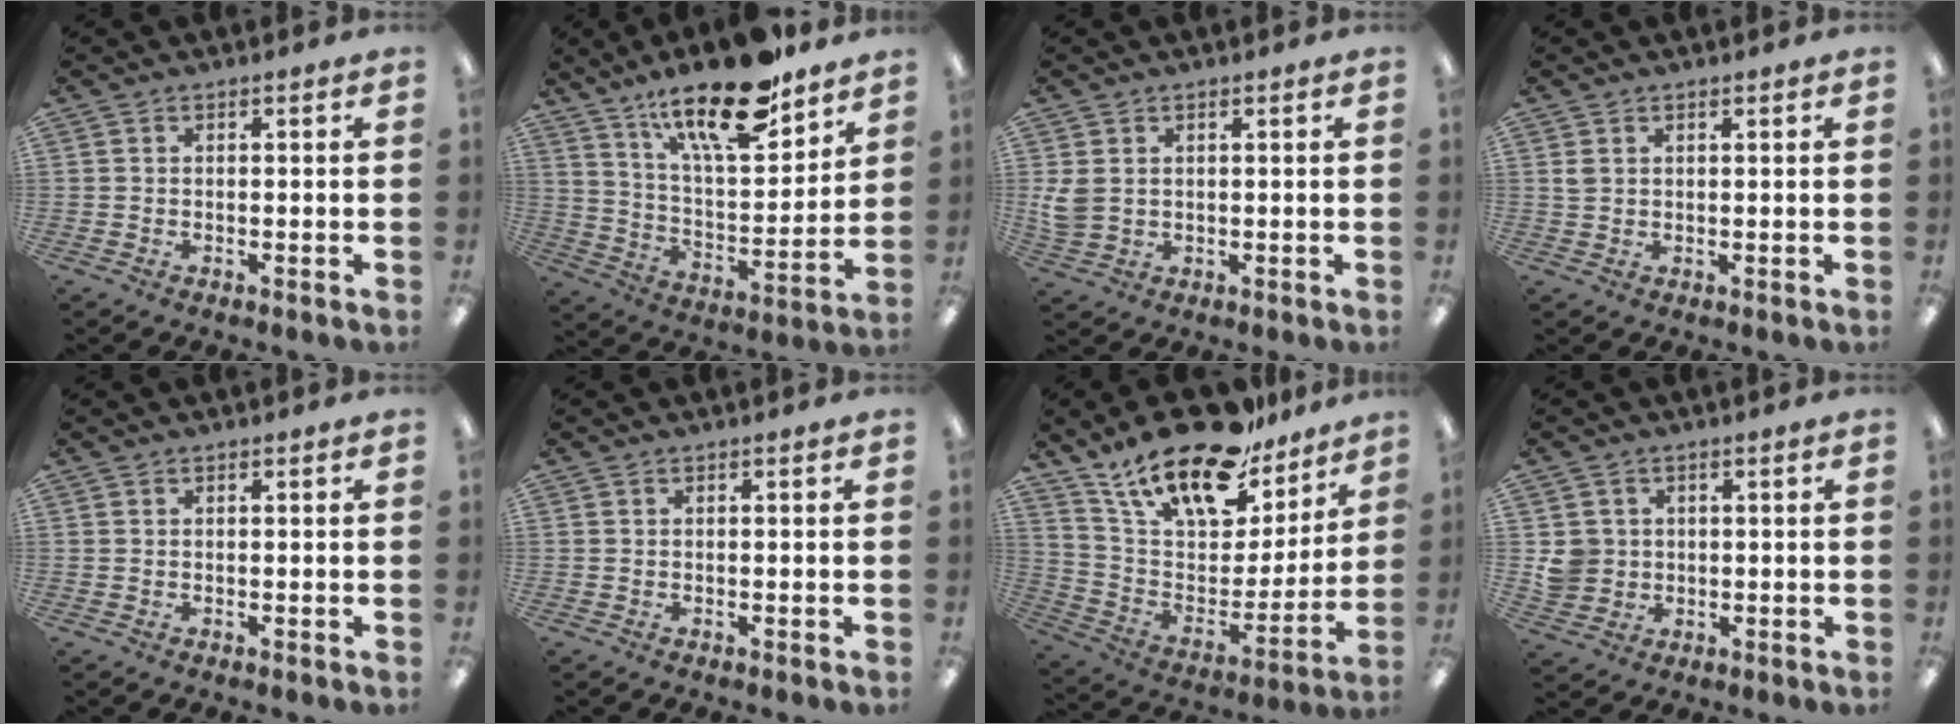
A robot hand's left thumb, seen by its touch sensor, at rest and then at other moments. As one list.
[{"total": 20.3, "force": [14.6, 6.4, 12.6], "torque": [-0.210, -0.088, 0.244]}, {"total": 4.2, "force": [1.2, 3.3, 2.3], "torque": [-0.044, 0.001, 0.024]}, {"total": 1.6, "force": [0.8, 1.1, 0.8], "torque": [-0.017, 0.003, 0.015]}, {"total": 0.0}, {"total": 0.0}, {"total": 22.2, "force": [16.9, 9.1, 11.1], "torque": [-0.194, -0.110, 0.298]}, {"total": 5.1, "force": [0.8, 4.9, 1.2], "torque": [-0.017, 0.007, 0.016]}]